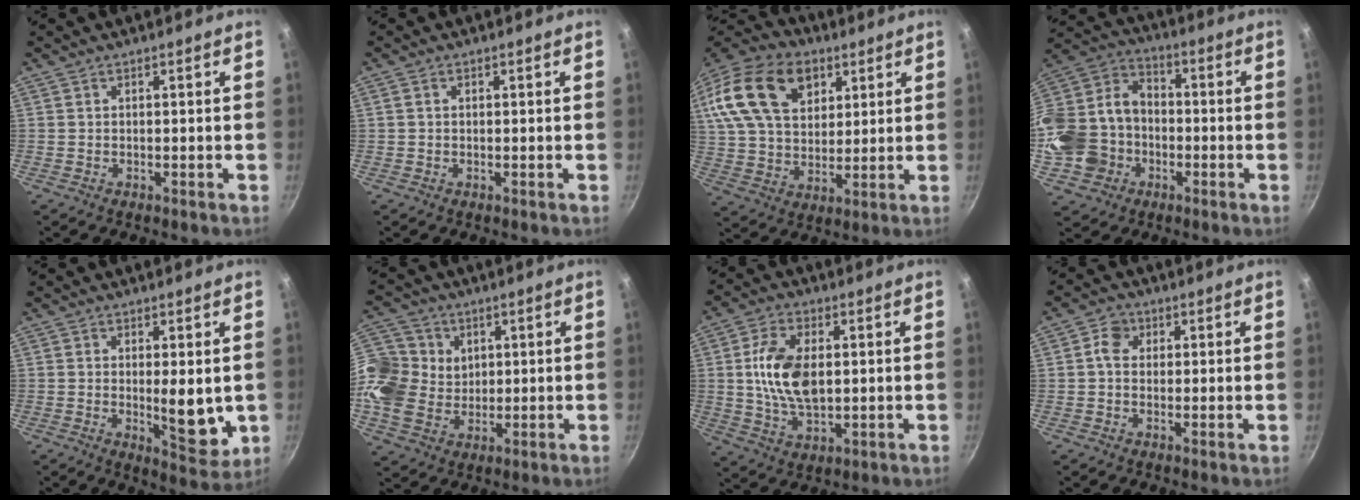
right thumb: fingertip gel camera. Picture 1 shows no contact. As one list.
[{"total": 0.9, "force": [0.2, 0.7, 0.5], "torque": [-0.008, 0.004, 0.003]}, {"total": 25.3, "force": [10.6, 16.7, 15.8], "torque": [-0.304, 0.012, 0.185]}, {"total": 19.4, "force": [-4.5, 16.2, 9.7], "torque": [-0.198, 0.055, -0.082]}, {"total": 8.1, "force": [0.1, 2.7, 7.7], "torque": [-0.110, -0.025, 0.008]}, {"total": 16.5, "force": [4.4, 14.0, 7.4], "torque": [-0.149, 0.000, 0.085]}, {"total": 12.1, "force": [1.4, 7.0, 9.8], "torque": [-0.175, -0.001, 0.027]}, {"total": 4.0, "force": [0.8, 3.4, 2.0], "torque": [-0.012, 0.006, 0.004]}]